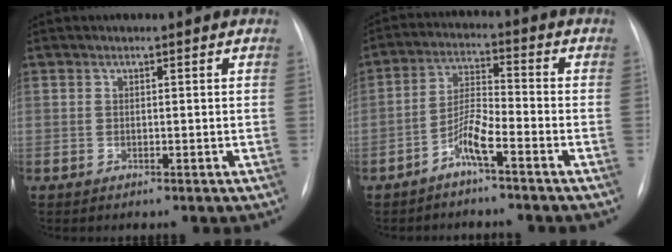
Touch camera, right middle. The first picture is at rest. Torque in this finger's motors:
{"motor_torque": [0.58, -0.60, 0.08, 0.04]}